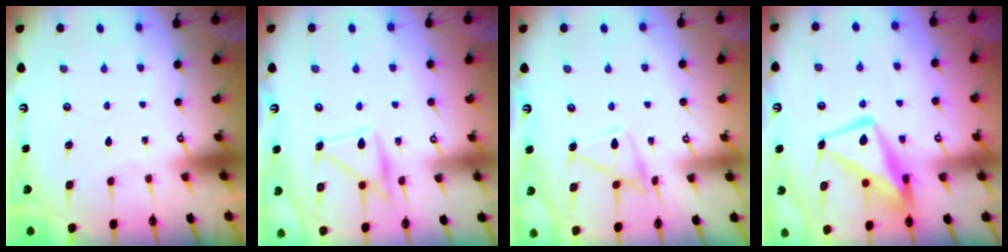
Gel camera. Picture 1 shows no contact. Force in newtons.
{"total": 15.7, "press": 15.7, "slide": 0.9}
{"total": 11.9, "press": 11.9, "slide": 0.7}
{"total": 12.9, "press": 12.8, "slide": 1.2}